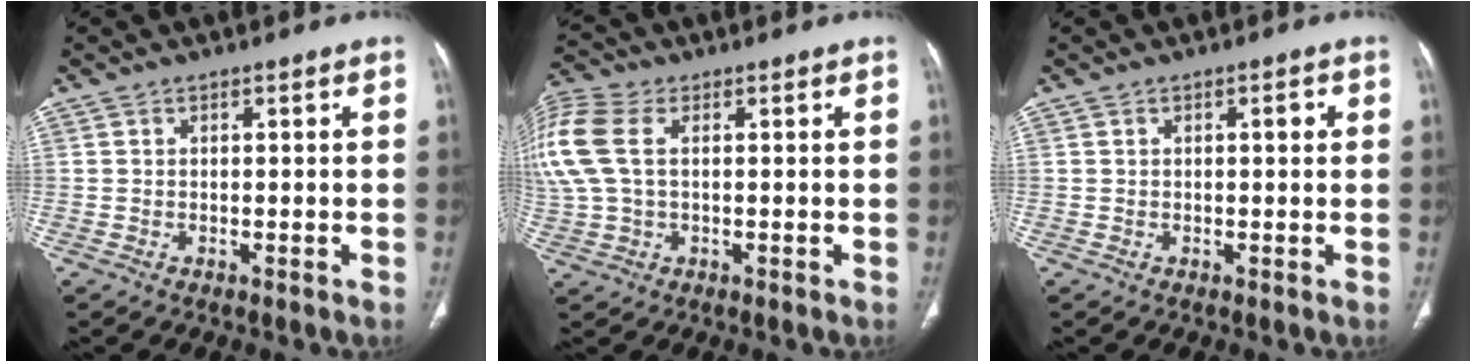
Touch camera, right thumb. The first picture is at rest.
{"total": 16.4, "force": [3.2, 10.8, 11.9], "torque": [-0.328, 0.031, 0.062]}
{"total": 1.4, "force": [0.3, 0.5, 1.3], "torque": [-0.014, 0.002, 0.003]}